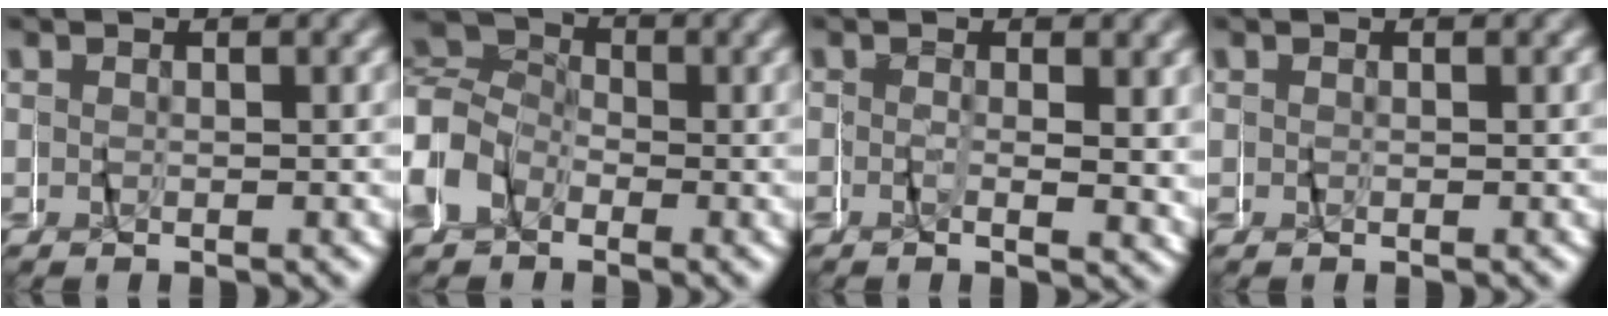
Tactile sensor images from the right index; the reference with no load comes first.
{"total": 10.0, "force": [-1.8, 9.2, 3.5], "torque": [-0.097, -0.009, -0.050]}
{"total": 1.0, "force": [-0.2, -0.3, 0.9], "torque": [-0.023, -0.003, -0.007]}
{"total": 0.0}